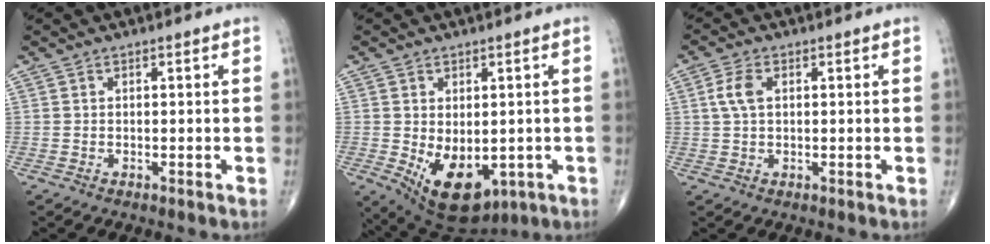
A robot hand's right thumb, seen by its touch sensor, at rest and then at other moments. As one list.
[{"total": 12.1, "force": [-2.8, 7.3, 9.2], "torque": [-0.130, -0.009, -0.018]}, {"total": 4.0, "force": [0.9, 2.2, 3.2], "torque": [-0.077, 0.007, 0.015]}]